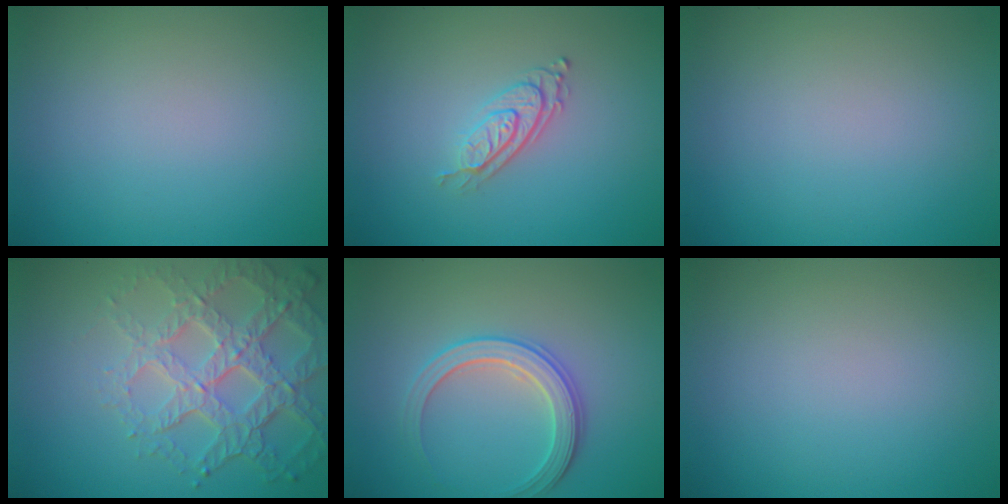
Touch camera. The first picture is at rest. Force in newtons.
{"total": 2.8, "press": 2.1, "slide": 1.9}
{"total": 0.0}
{"total": 6.8, "press": 5.0, "slide": 4.6}
{"total": 3.0, "press": 3.0, "slide": 0.6}
{"total": 0.0}